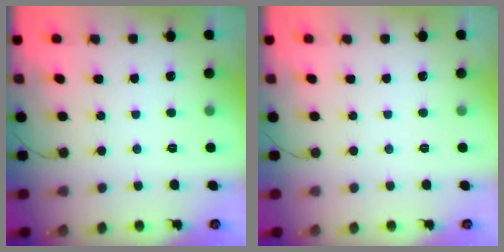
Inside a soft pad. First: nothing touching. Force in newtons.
{"total": 0.0}